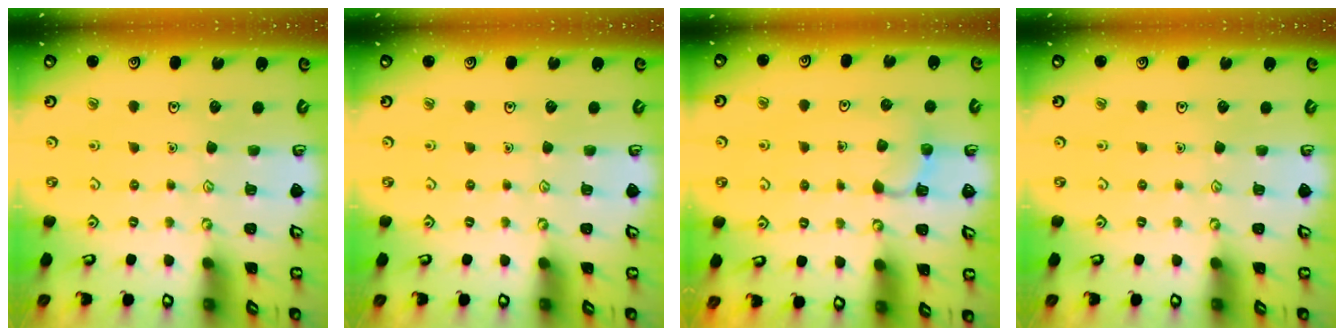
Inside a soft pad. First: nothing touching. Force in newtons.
{"total": 0.0}
{"total": 3.5, "press": 3.4, "slide": 0.8}
{"total": 0.0}